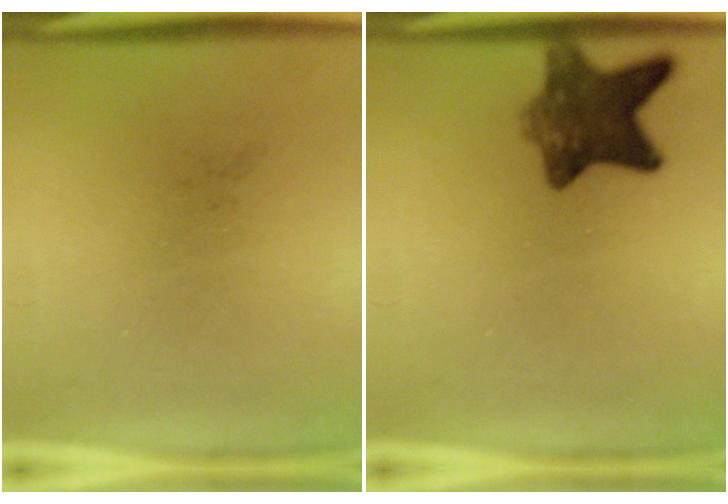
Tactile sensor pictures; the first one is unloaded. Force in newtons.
{"total": 8.2}